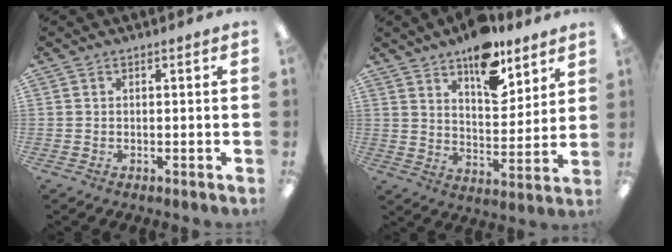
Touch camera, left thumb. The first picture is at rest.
{"total": 13.4, "force": [9.6, 6.2, 6.9], "torque": [-0.091, -0.058, 0.169]}